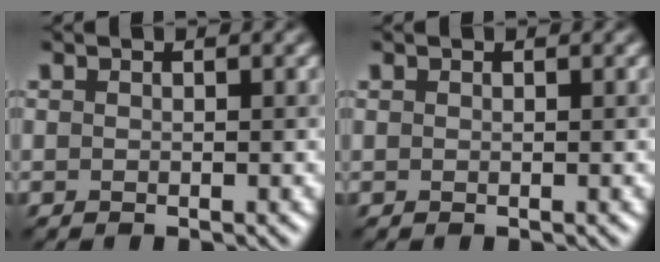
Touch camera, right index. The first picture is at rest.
{"total": 0.0}